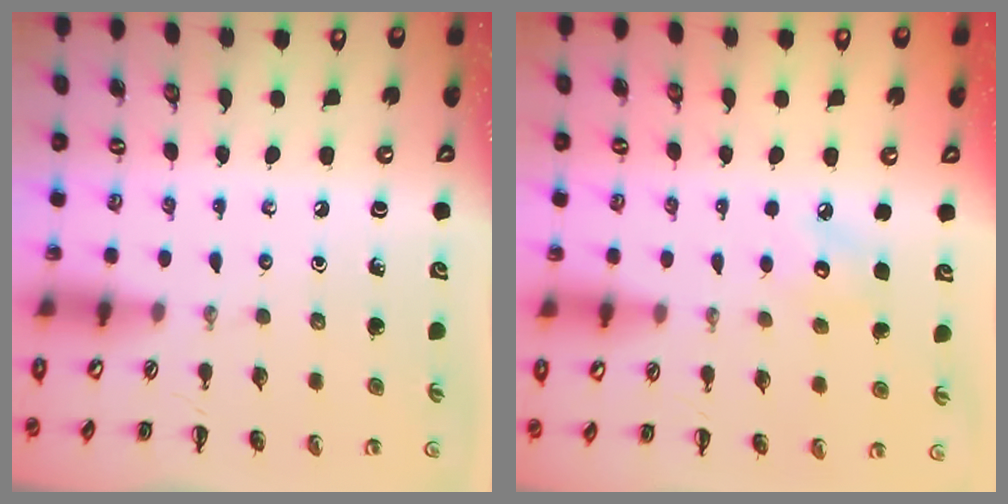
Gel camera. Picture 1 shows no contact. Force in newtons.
{"total": 4.4, "press": 4.3, "slide": 0.8}